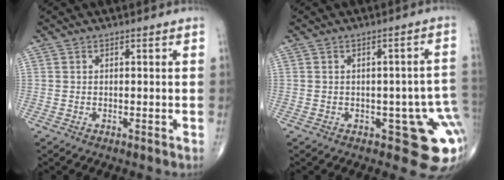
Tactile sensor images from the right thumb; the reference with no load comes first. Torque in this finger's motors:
{"motor_torque": [1.89, 1.22, 0.85, -0.88, 0.17]}